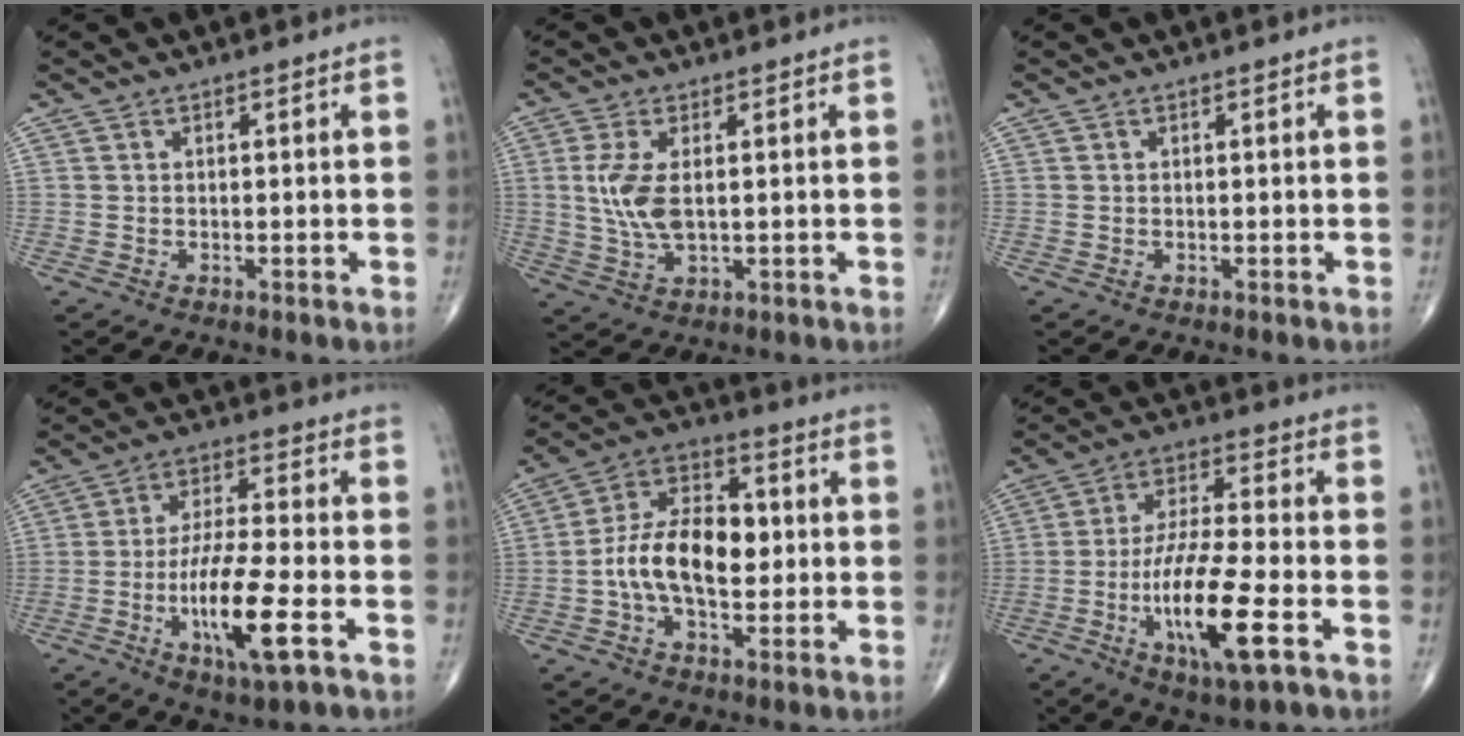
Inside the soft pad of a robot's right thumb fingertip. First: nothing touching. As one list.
[{"total": 7.2, "force": [0.8, 3.3, 6.3], "torque": [-0.144, -0.006, 0.021]}, {"total": 0.0}, {"total": 13.7, "force": [-4.8, 3.0, 12.5], "torque": [-0.240, 0.010, -0.084]}, {"total": 14.2, "force": [-0.8, 8.1, 11.6], "torque": [-0.198, 0.031, -0.022]}, {"total": 15.8, "force": [-5.6, 3.6, 14.3], "torque": [-0.278, 0.012, -0.099]}]